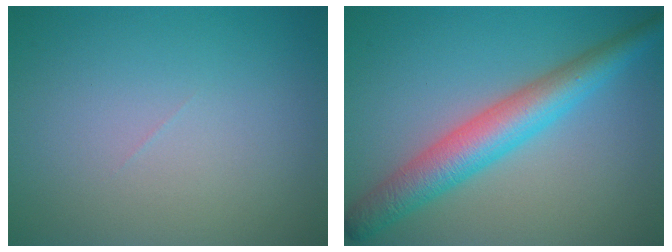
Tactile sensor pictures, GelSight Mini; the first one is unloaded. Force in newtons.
{"total": 5.8, "press": 5.8, "slide": 0.1}